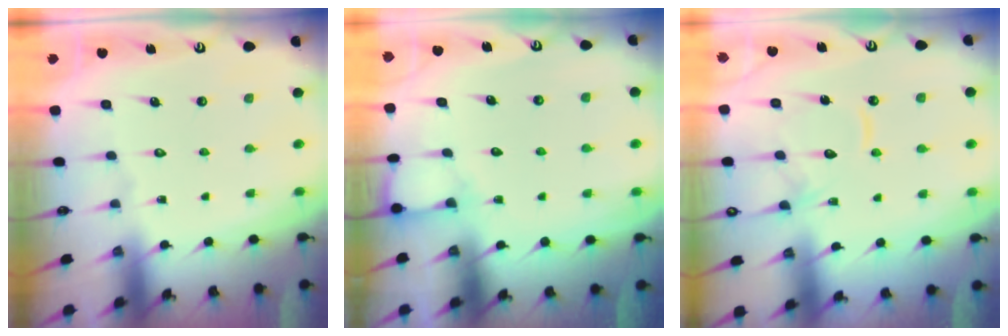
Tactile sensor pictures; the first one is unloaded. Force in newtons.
{"total": 5.0, "press": 5.0, "slide": 0.3}
{"total": 11.3, "press": 11.2, "slide": 1.1}